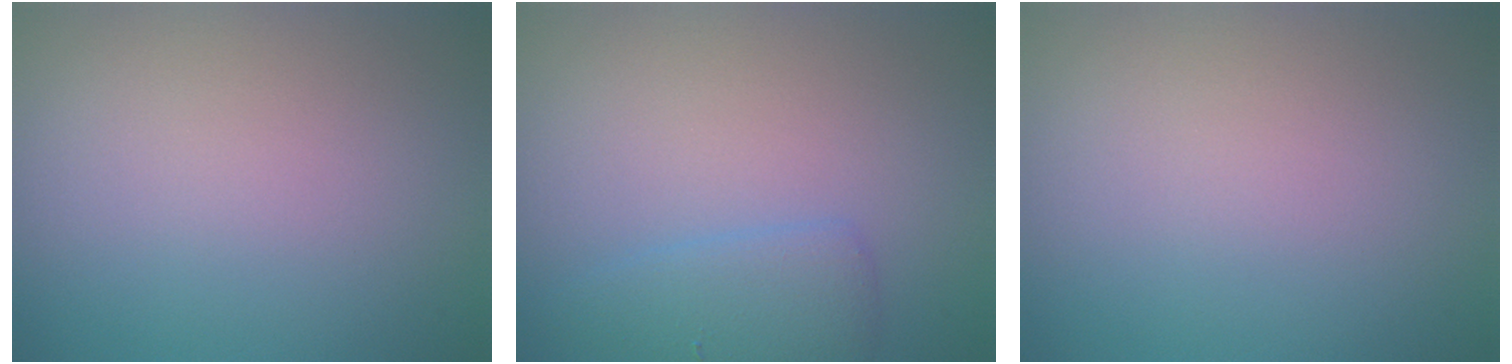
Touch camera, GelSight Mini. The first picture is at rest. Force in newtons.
{"total": 2.4, "press": 2.4, "slide": 0.3}
{"total": 0.0}